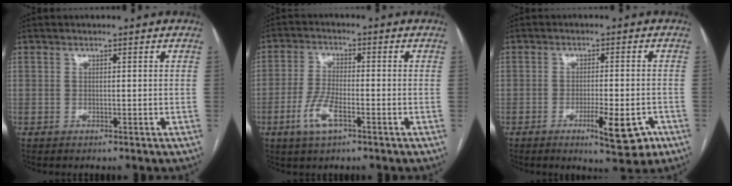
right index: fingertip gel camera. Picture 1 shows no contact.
{"total": 6.2, "force": [-2.9, 1.7, 5.2], "torque": [-0.113, -0.006, -0.055]}
{"total": 7.5, "force": [-3.5, 1.5, 6.4], "torque": [-0.092, -0.007, -0.044]}